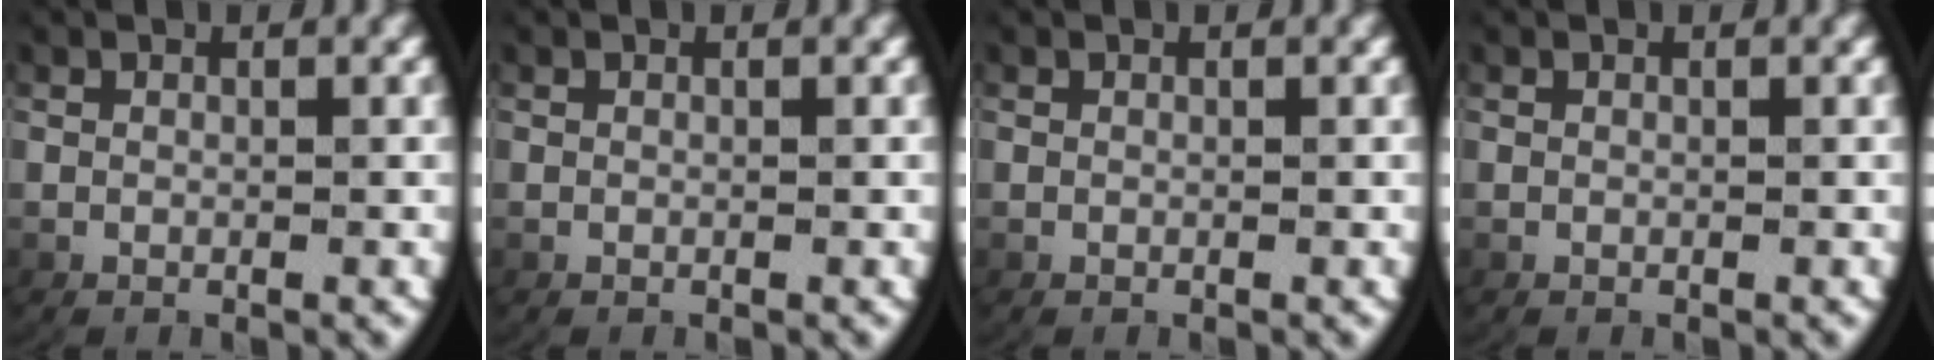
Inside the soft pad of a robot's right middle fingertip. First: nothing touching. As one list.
[{"total": 0.0}, {"total": 0.0}, {"total": 0.0}]